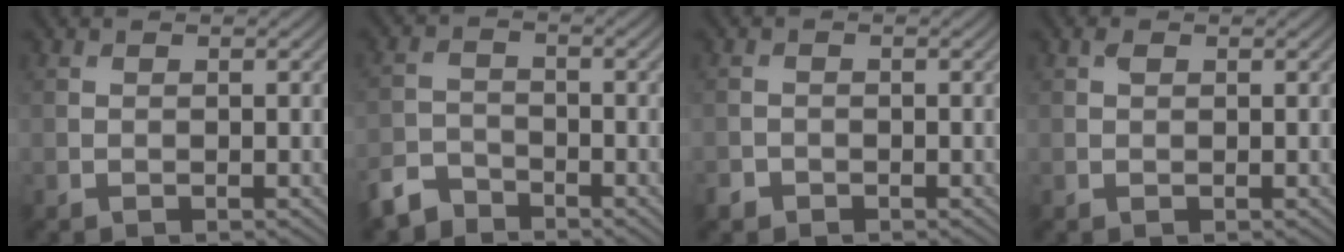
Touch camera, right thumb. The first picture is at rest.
{"total": 4.3, "force": [-3.7, 1.9, 1.1], "torque": [-0.023, -0.004, -0.084]}
{"total": 1.2, "force": [-0.9, 0.7, 0.1], "torque": [-0.002, -0.002, -0.020]}
{"total": 0.7, "force": [0.3, 0.4, 0.4], "torque": [-0.009, 0.001, 0.006]}